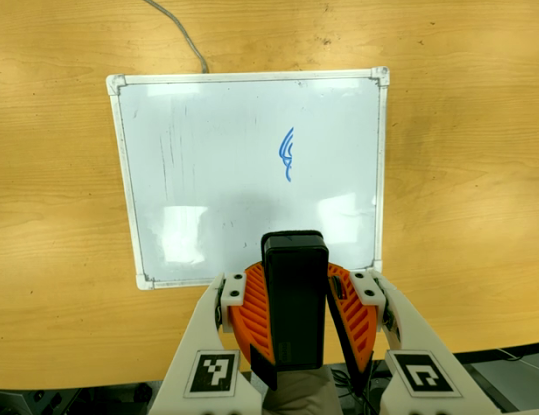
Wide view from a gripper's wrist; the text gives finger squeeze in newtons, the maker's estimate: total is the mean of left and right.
{"total": 7.3, "left": 8.0, "right": 6.6}